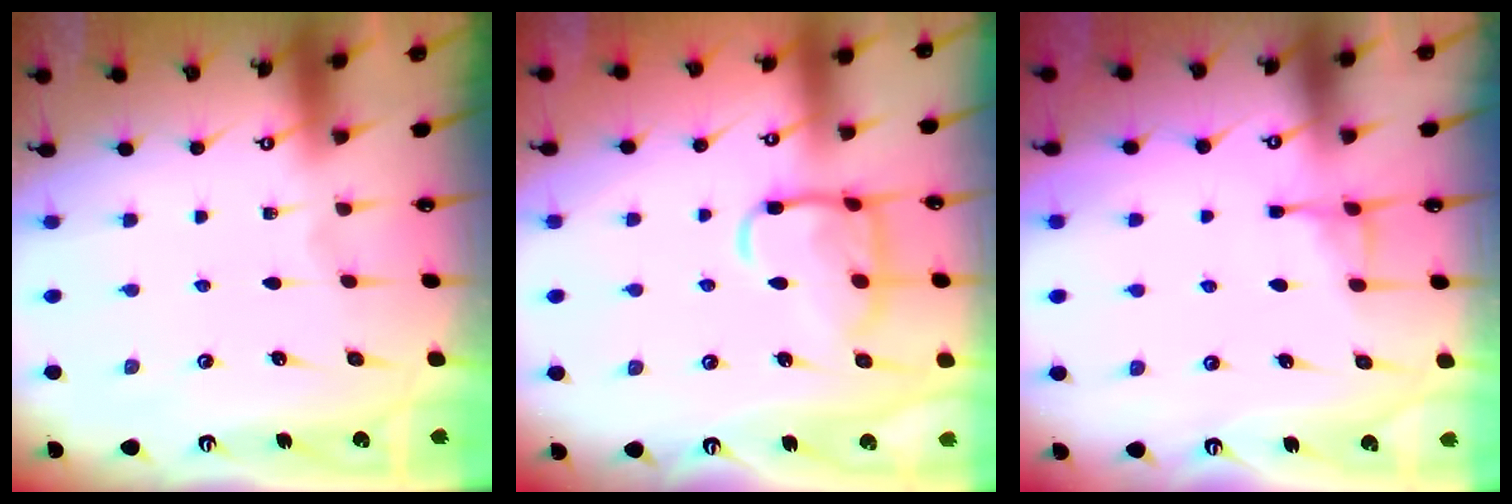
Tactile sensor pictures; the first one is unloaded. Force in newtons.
{"total": 12.9, "press": 12.8, "slide": 1.1}
{"total": 4.3, "press": 4.2, "slide": 0.8}